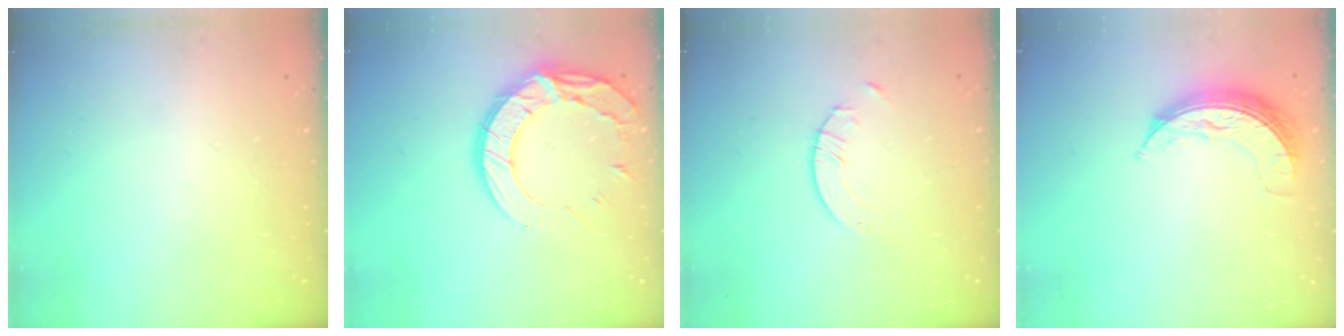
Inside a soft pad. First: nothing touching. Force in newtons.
{"total": 14.4, "press": 14.3, "slide": 1.2}
{"total": 1.7, "press": 1.7, "slide": 0.2}
{"total": 8.3, "press": 8.3, "slide": 0.5}